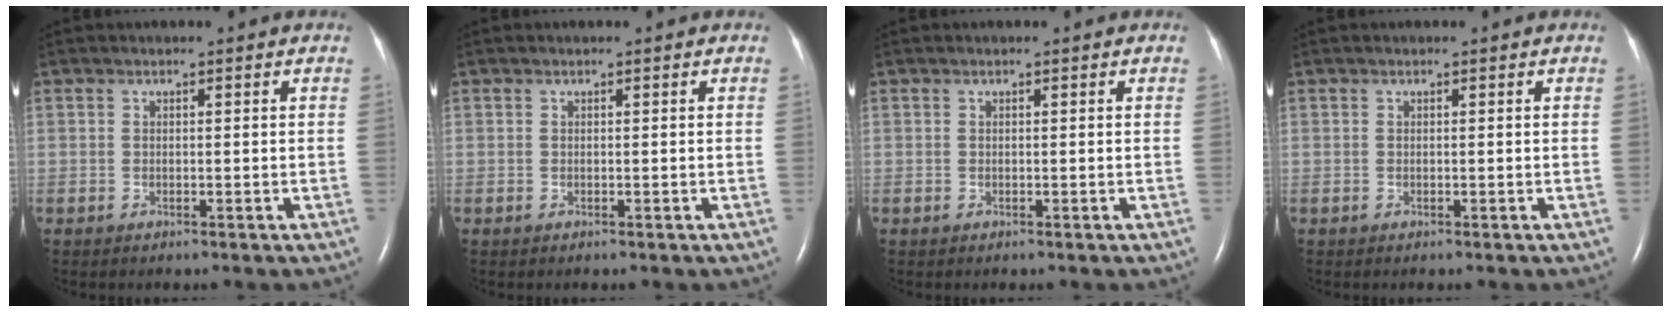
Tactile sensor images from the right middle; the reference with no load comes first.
{"total": 0.0}
{"total": 0.0}
{"total": 0.0}